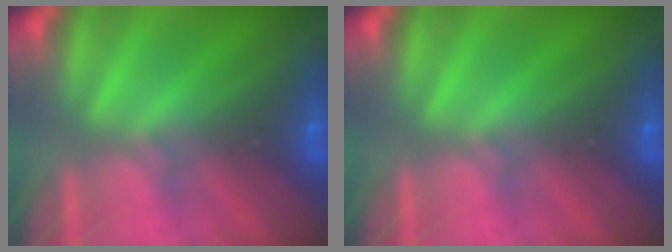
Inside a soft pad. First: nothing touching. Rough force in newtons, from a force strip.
{"total": 0.0}